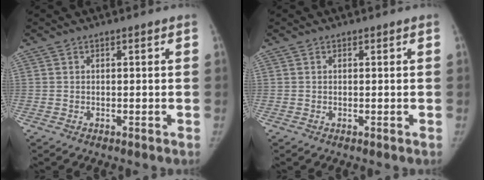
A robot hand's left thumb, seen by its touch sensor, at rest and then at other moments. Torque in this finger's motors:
{"motor_torque": [2.97, 2.04, 0.42, -0.23, 0.03]}